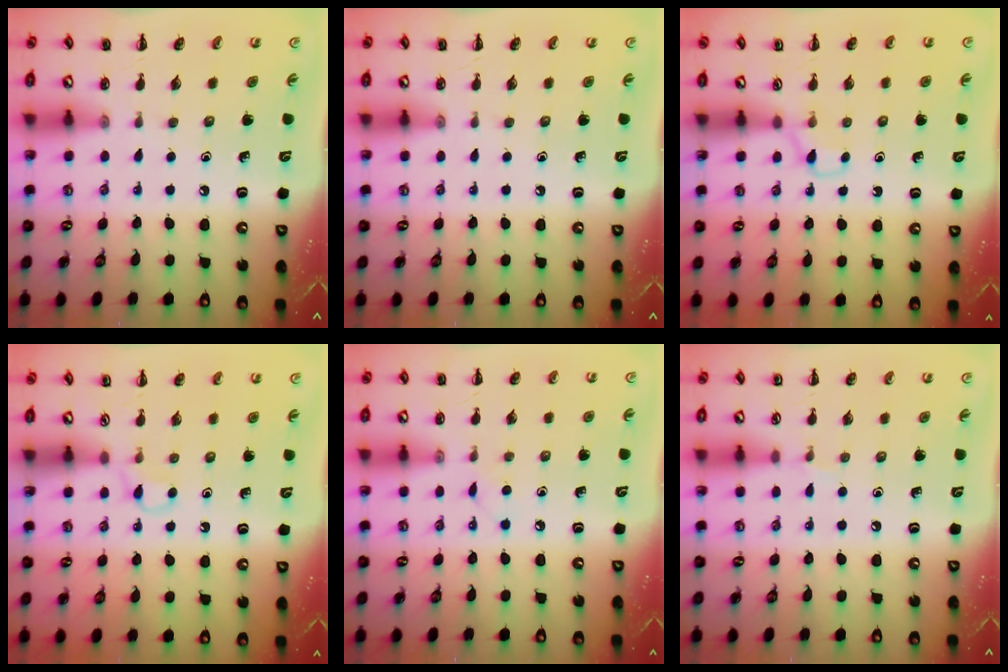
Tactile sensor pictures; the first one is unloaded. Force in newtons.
{"total": 0.0}
{"total": 2.8, "press": 2.5, "slide": 1.1}
{"total": 2.6, "press": 2.5, "slide": 0.9}
{"total": 2.9, "press": 2.8, "slide": 1.0}
{"total": 3.0, "press": 2.8, "slide": 1.1}